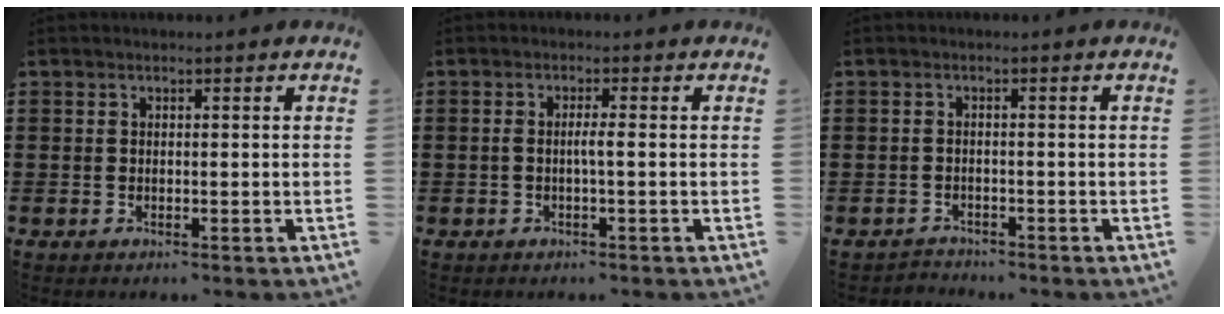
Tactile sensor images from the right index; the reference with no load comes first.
{"total": 1.8, "force": [-0.4, 0.0, 1.8], "torque": [-0.034, -0.003, -0.008]}
{"total": 1.5, "force": [-1.5, 0.3, -0.2], "torque": [-0.001, 0.003, -0.035]}